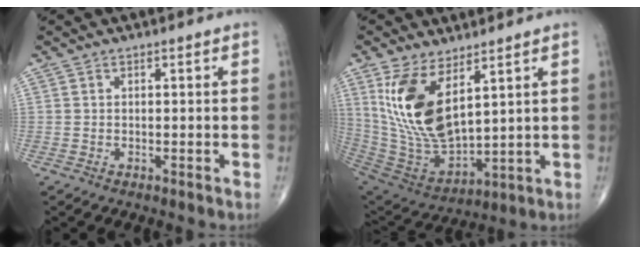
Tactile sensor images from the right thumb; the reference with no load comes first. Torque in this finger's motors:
{"motor_torque": [-0.42, 1.08, 1.68, 1.07, 0.20]}